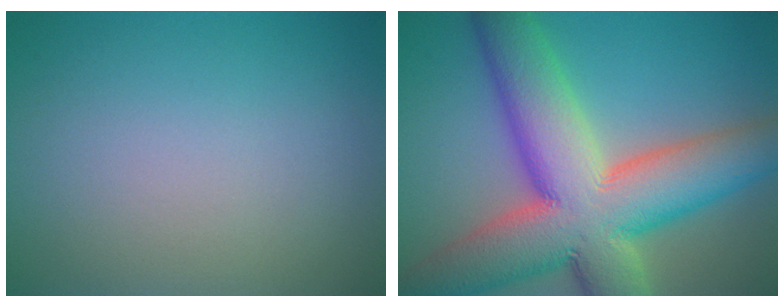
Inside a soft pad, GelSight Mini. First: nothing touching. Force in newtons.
{"total": 15.0, "press": 14.9, "slide": 1.2}